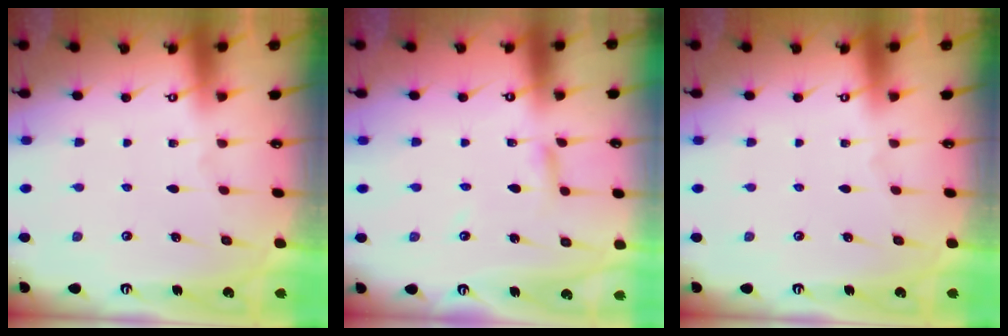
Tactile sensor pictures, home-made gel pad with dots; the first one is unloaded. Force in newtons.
{"total": 3.7, "press": 3.7, "slide": 0.3}
{"total": 0.0}